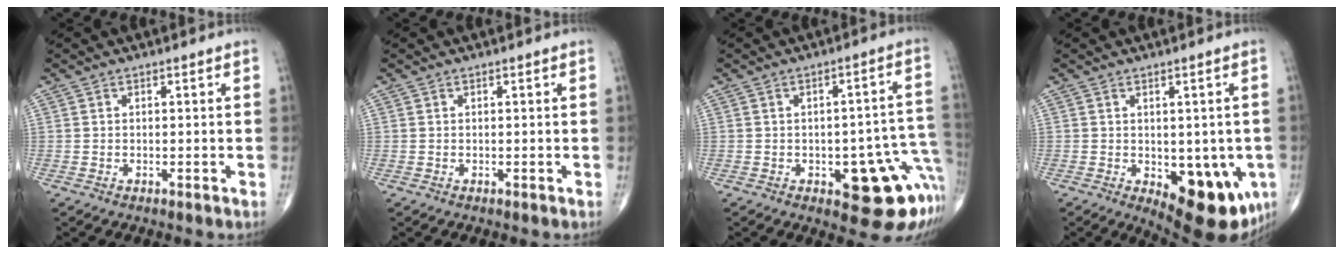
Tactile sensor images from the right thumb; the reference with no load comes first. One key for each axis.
{"total": 0.0}
{"total": 15.6, "fx": -5.2, "fy": 6.7, "fz": 13.1, "tx": -0.090, "ty": 0.039, "tz": -0.047}
{"total": 14.5, "fx": -4.4, "fy": 7.0, "fz": 11.9, "tx": -0.124, "ty": -0.012, "tz": -0.040}